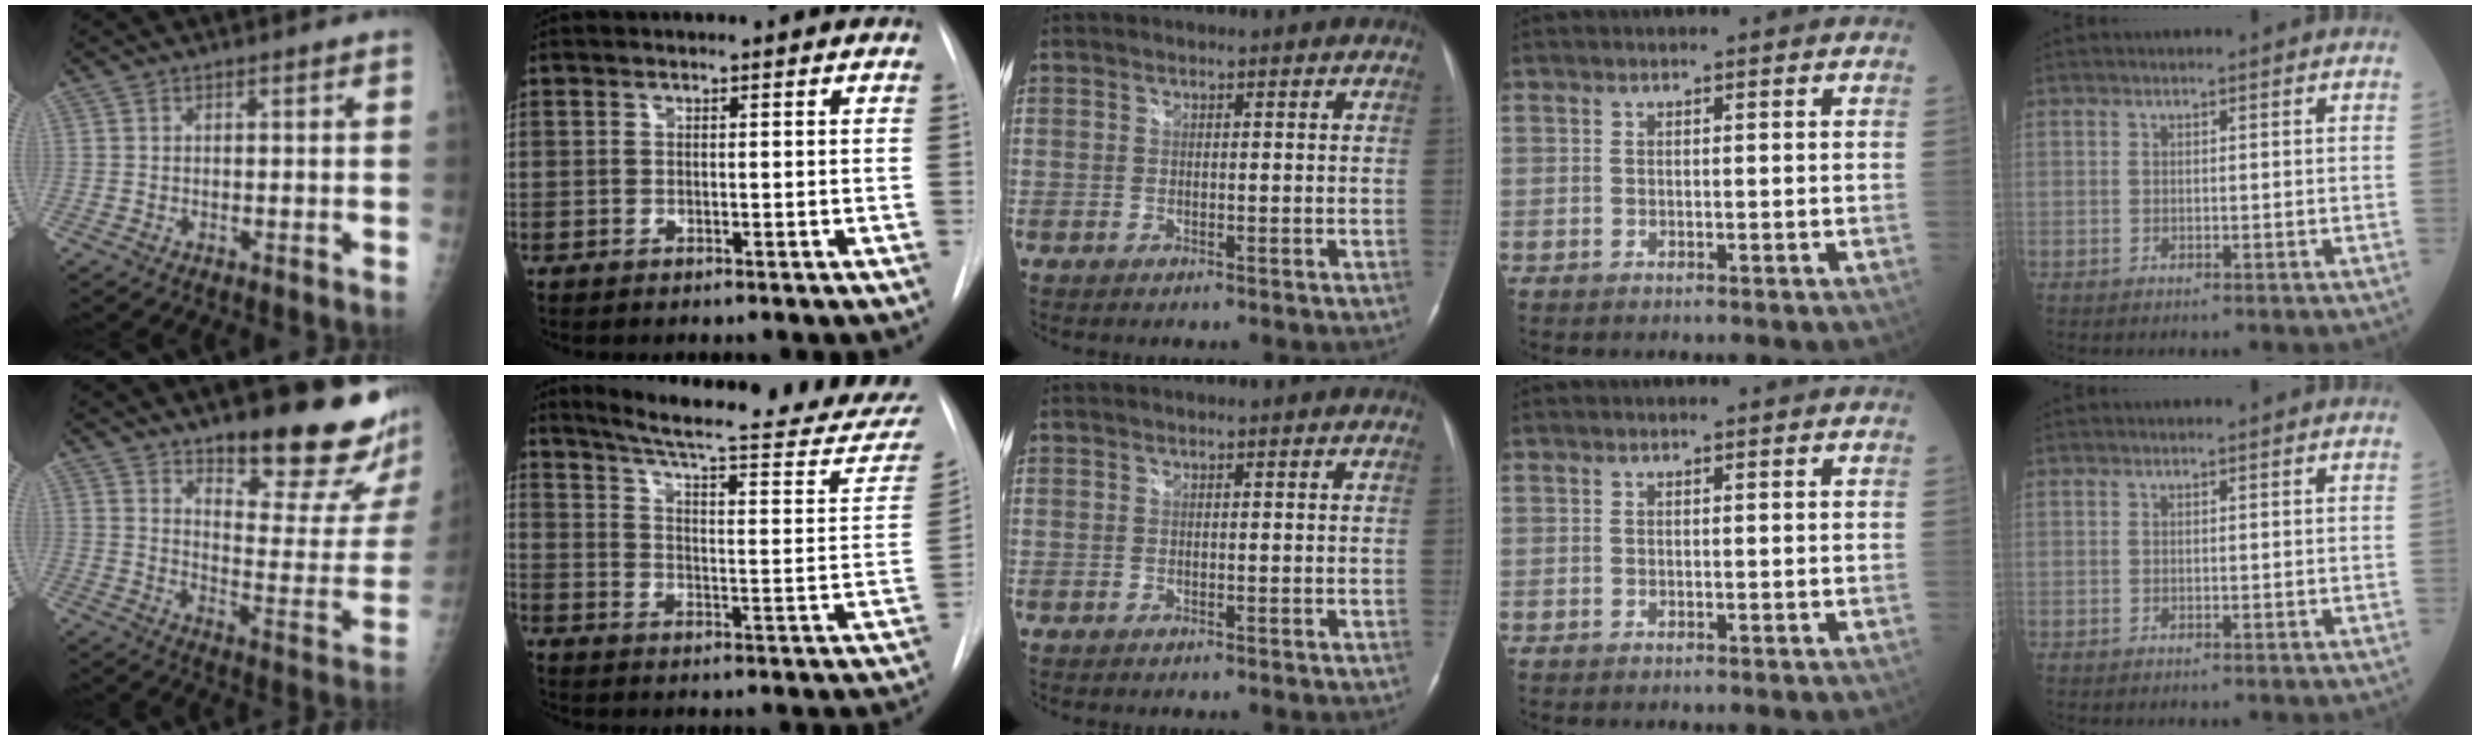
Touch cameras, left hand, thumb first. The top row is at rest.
{"thumb": {"total": 21.4, "force": [15.6, 5.3, 13.6], "torque": [-0.147, -0.119, 0.217]}, "index": {"total": 24.6, "force": [22.3, 2.2, 10.0], "torque": [-0.142, -0.087, 0.279]}}